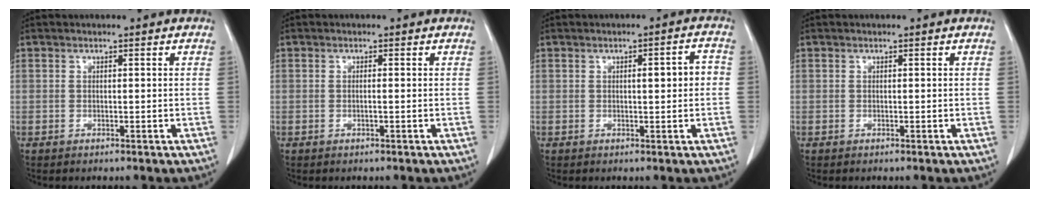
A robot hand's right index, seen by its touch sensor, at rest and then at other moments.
{"total": 0.5, "force": [-0.1, -0.1, 0.5], "torque": [-0.010, 0.001, -0.001]}
{"total": 3.6, "force": [0.1, 0.8, 3.5], "torque": [-0.050, 0.010, 0.001]}
{"total": 0.0}